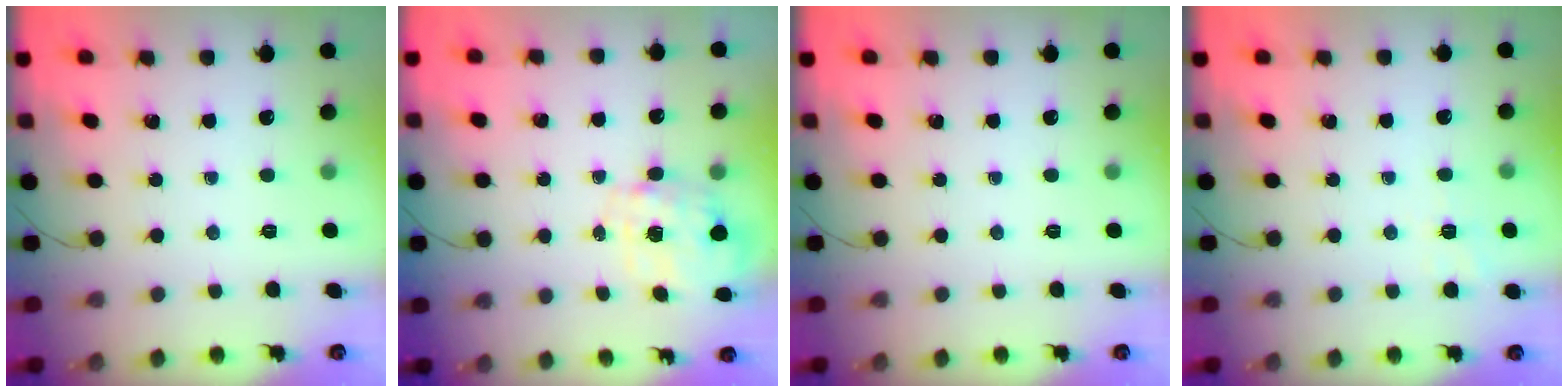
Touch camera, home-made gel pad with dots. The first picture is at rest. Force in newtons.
{"total": 2.9, "press": 2.7, "slide": 0.9}
{"total": 0.0}
{"total": 2.4, "press": 1.2, "slide": 2.0}